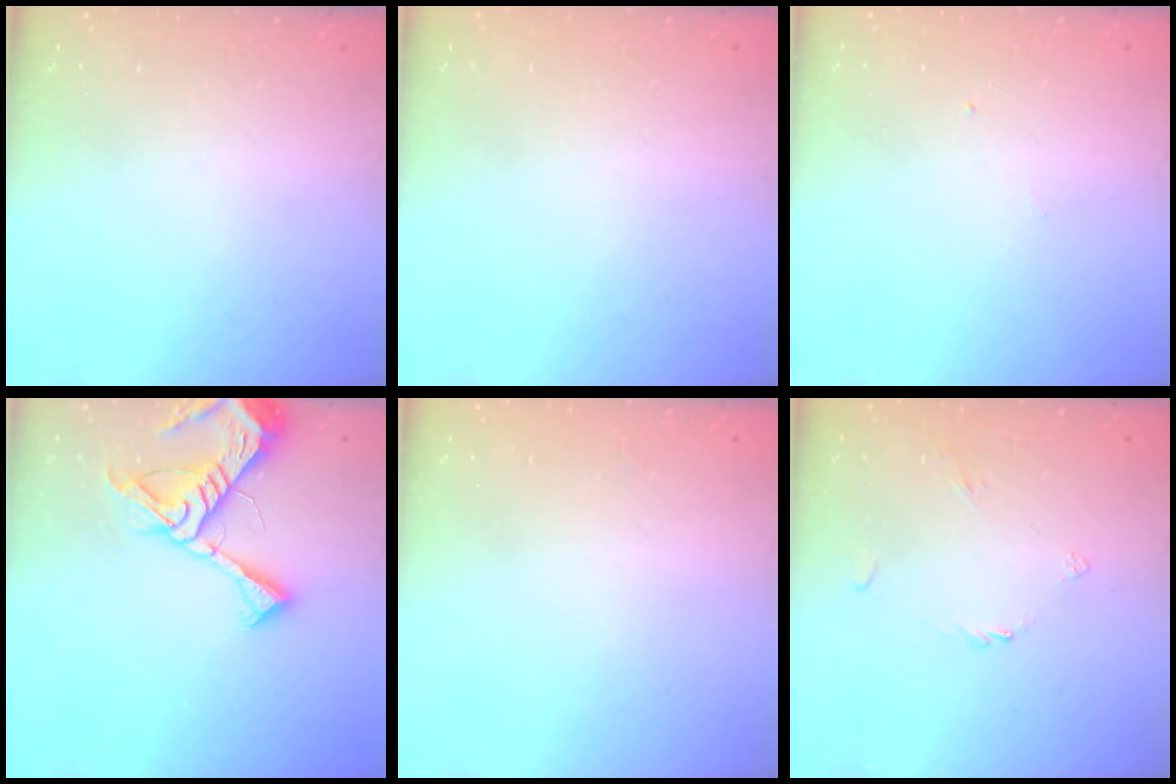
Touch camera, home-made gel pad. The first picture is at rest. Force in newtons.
{"total": 2.0, "press": 2.0, "slide": 0.1}
{"total": 3.0, "press": 3.0, "slide": 0.4}
{"total": 12.4, "press": 12.3, "slide": 1.3}
{"total": 2.1, "press": 2.1, "slide": 0.2}
{"total": 2.4, "press": 2.4, "slide": 0.5}